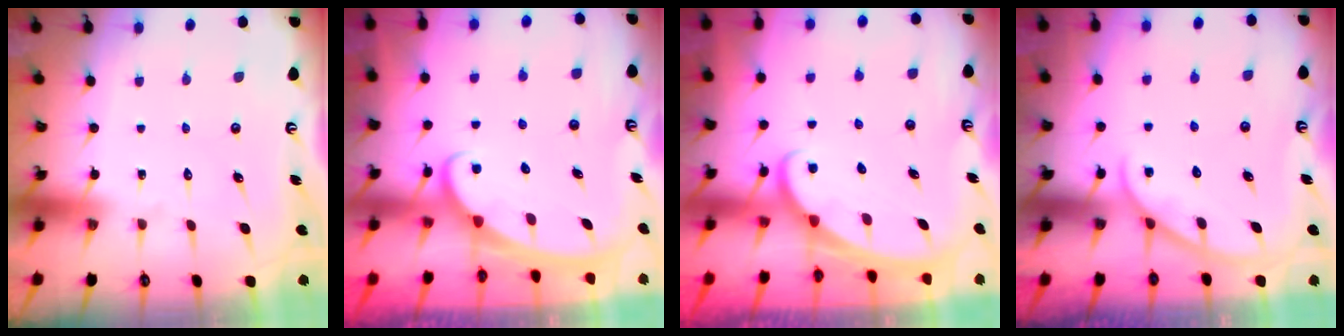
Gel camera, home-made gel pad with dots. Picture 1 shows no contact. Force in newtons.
{"total": 2.5, "press": 2.5, "slide": 0.5}
{"total": 2.0, "press": 2.0, "slide": 0.1}
{"total": 2.7, "press": 2.6, "slide": 0.3}